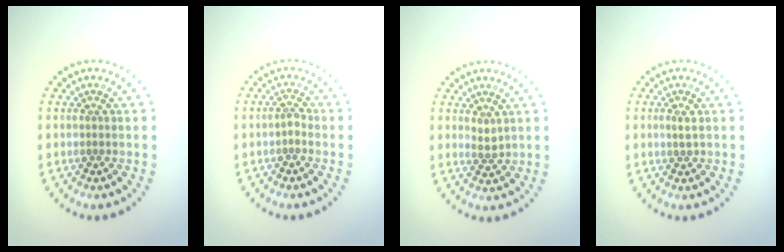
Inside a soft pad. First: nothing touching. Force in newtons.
{"total": 0.9, "press": 0.6, "slide": 0.6}
{"total": 1.0, "press": 0.8, "slide": 0.5}
{"total": 0.9, "press": 0.9, "slide": 0.3}